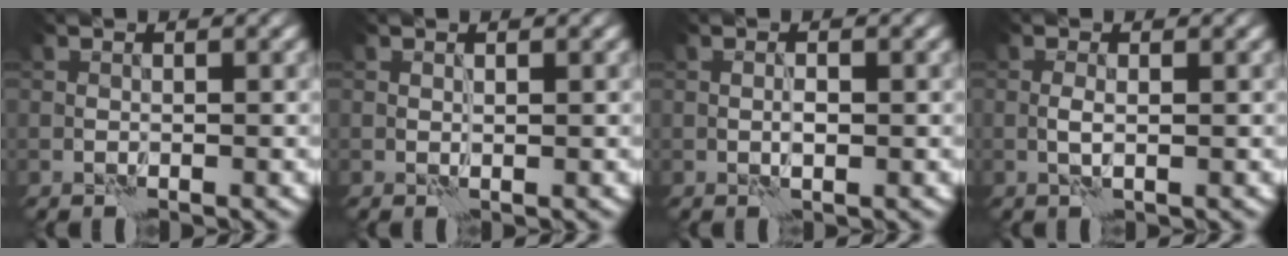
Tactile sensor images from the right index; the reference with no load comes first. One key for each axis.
{"total": 0.5, "fx": 0.5, "fy": -0.1, "fz": 0.1, "tx": -0.001, "ty": -0.004, "tz": 0.009}
{"total": 0.8, "fx": 0.2, "fy": 0.1, "fz": 0.7, "tx": -0.015, "ty": -0.001, "tz": 0.004}
{"total": 0.9, "fx": 0.2, "fy": 0.1, "fz": 0.9, "tx": -0.020, "ty": -0.002, "tz": 0.001}